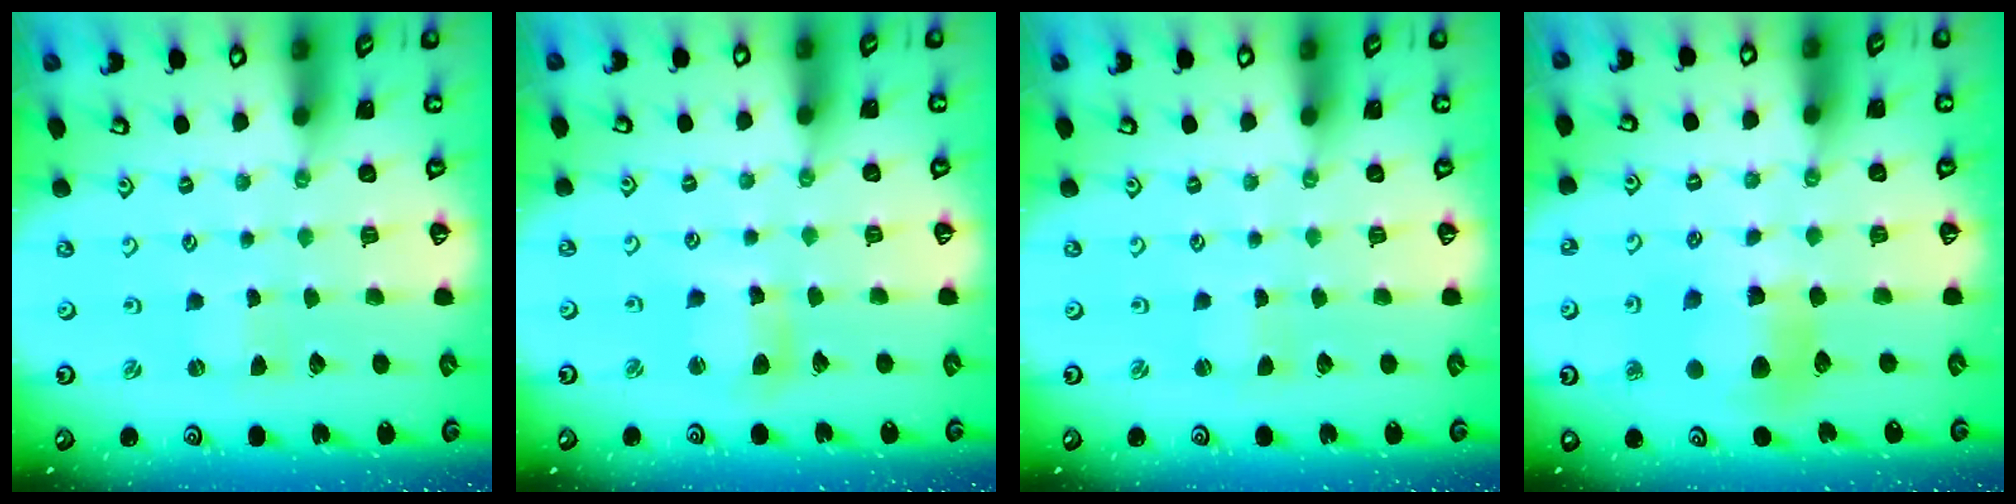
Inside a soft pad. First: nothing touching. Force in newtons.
{"total": 7.1, "press": 7.0, "slide": 0.9}
{"total": 0.7, "press": 0.7, "slide": 0.0}
{"total": 9.9, "press": 9.8, "slide": 1.5}